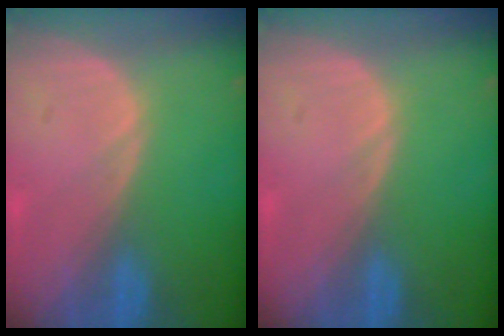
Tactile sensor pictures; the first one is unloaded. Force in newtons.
{"total": 0.0}